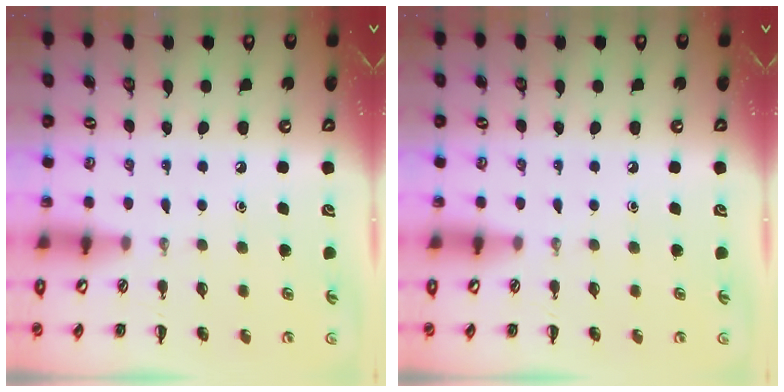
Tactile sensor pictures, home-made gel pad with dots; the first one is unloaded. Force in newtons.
{"total": 0.0}